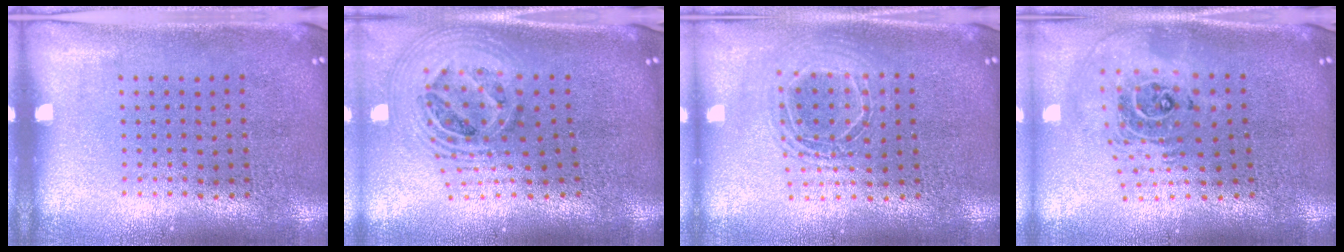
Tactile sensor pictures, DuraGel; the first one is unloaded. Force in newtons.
{"total": 2.7, "press": 2.0, "slide": 1.9}
{"total": 1.5, "press": 1.3, "slide": 0.8}
{"total": 2.4, "press": 1.7, "slide": 1.7}